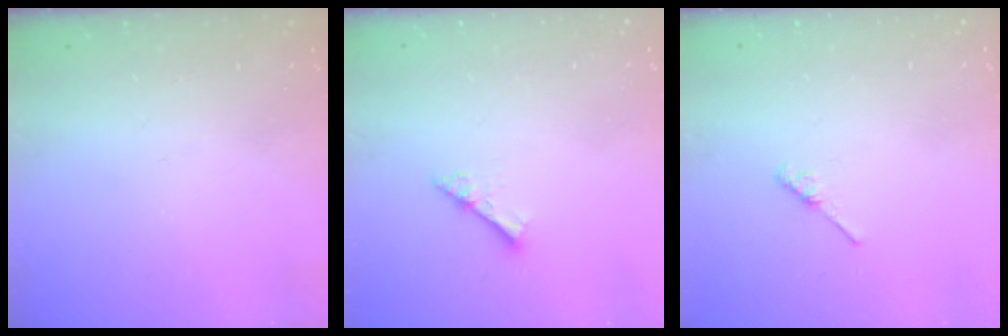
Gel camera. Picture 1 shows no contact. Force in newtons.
{"total": 2.8, "press": 2.8, "slide": 0.3}
{"total": 2.7, "press": 2.7, "slide": 0.4}